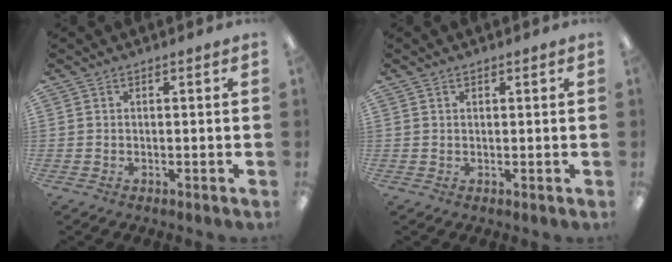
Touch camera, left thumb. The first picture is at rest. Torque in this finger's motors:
{"motor_torque": [-0.03, -0.04, 0.14, 0.38, -0.07]}